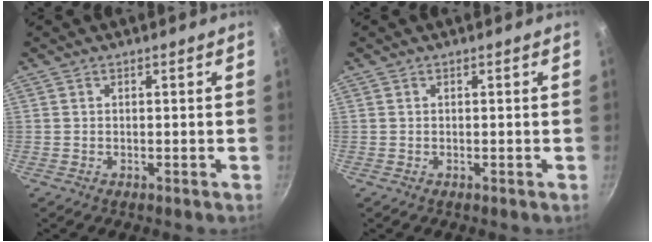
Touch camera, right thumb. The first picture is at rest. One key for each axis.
{"total": 0.0}